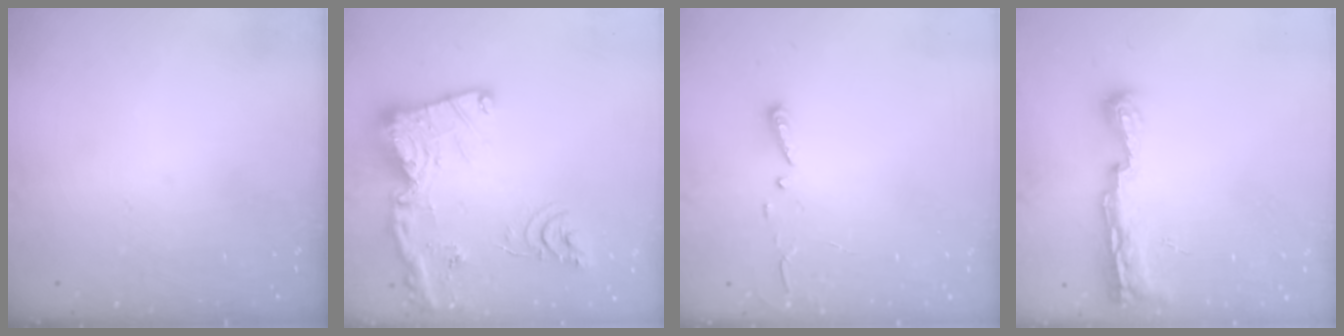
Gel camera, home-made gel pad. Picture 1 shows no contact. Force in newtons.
{"total": 21.7, "press": 21.5, "slide": 2.2}
{"total": 3.0, "press": 2.9, "slide": 0.3}
{"total": 9.3, "press": 9.3, "slide": 0.5}